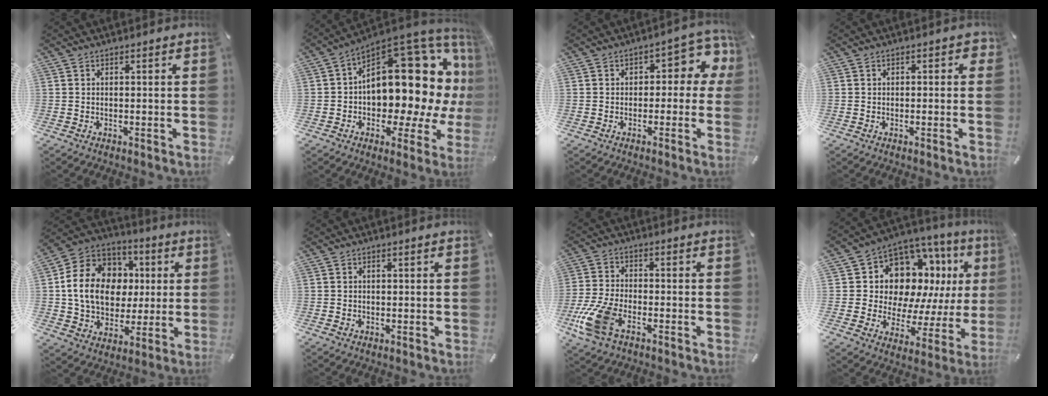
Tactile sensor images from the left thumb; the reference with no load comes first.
{"total": 23.0, "force": [5.2, 12.7, 18.4], "torque": [-0.231, -0.065, 0.091]}
{"total": 7.9, "force": [1.4, 4.9, 6.1], "torque": [-0.069, -0.008, 0.018]}
{"total": 1.3, "force": [-0.1, 1.0, 0.9], "torque": [-0.008, 0.004, -0.005]}
{"total": 17.0, "force": [1.2, 14.5, 8.6], "torque": [-0.174, 0.009, 0.031]}
{"total": 1.0, "force": [0.2, 0.8, 0.5], "torque": [-0.005, 0.001, 0.001]}
{"total": 10.8, "force": [-4.9, 5.8, 7.7], "torque": [-0.172, 0.005, -0.089]}
{"total": 13.7, "force": [6.3, 10.7, 5.9], "torque": [-0.102, -0.064, 0.129]}